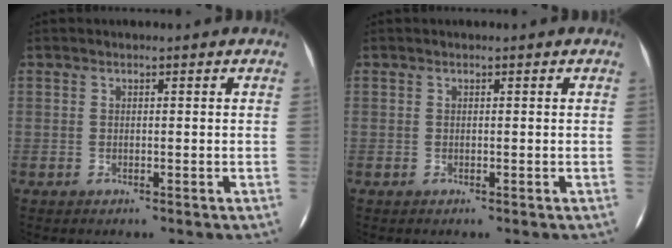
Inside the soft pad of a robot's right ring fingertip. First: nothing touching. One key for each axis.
{"total": 0.0}